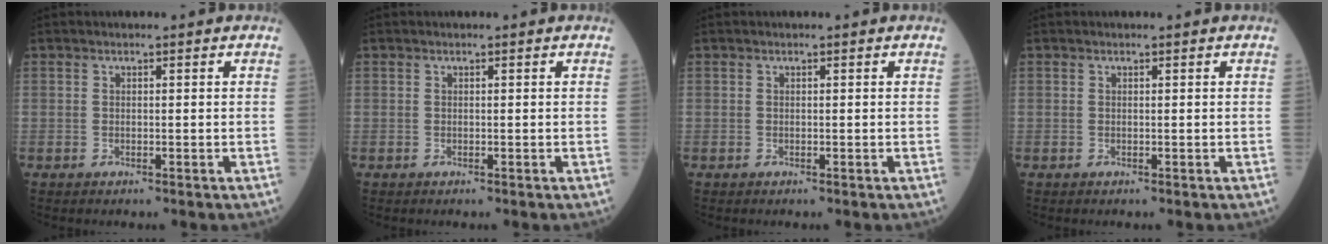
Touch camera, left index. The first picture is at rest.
{"total": 0.0}
{"total": 0.0}
{"total": 0.0}